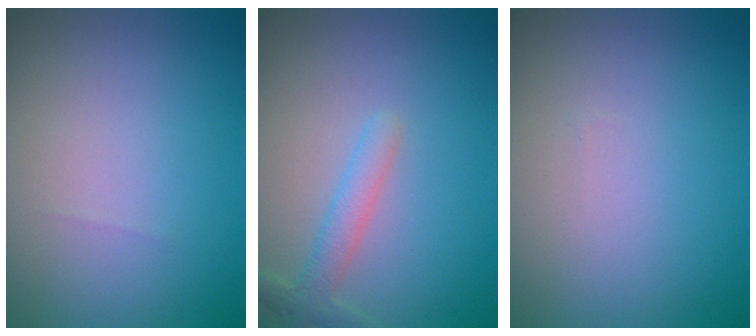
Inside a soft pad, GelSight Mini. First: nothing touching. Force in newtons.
{"total": 2.1, "press": 2.1, "slide": 0.1}
{"total": 0.0}